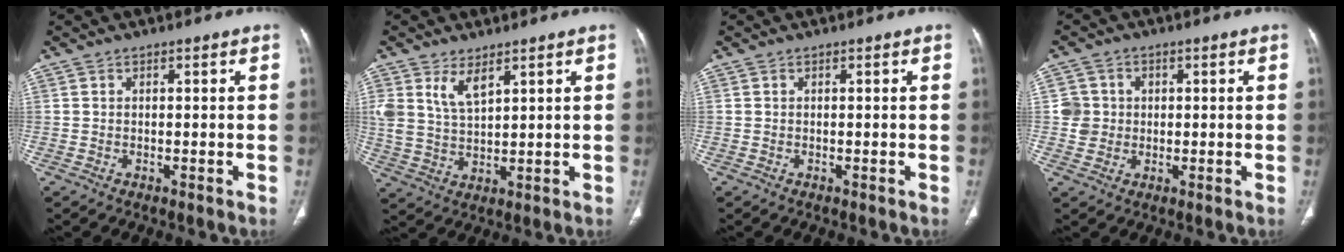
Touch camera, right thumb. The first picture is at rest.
{"total": 6.3, "force": [3.7, 2.8, 4.2], "torque": [-0.080, -0.022, 0.082]}
{"total": 0.0}
{"total": 4.6, "force": [0.5, 4.5, 0.8], "torque": [0.013, 0.004, 0.008]}